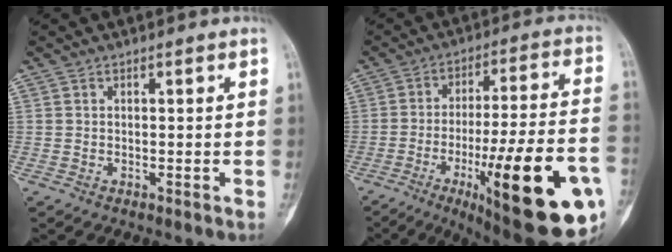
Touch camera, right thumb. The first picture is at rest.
{"total": 28.2, "force": [-10.7, 6.5, 25.2], "torque": [-0.324, 0.027, -0.148]}